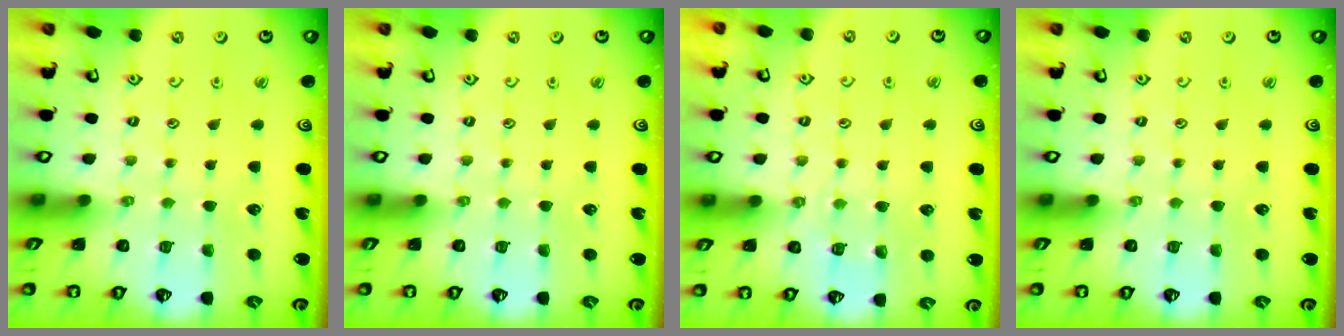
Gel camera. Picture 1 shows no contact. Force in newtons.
{"total": 0.0}
{"total": 4.8, "press": 4.8, "slide": 0.5}
{"total": 0.0}